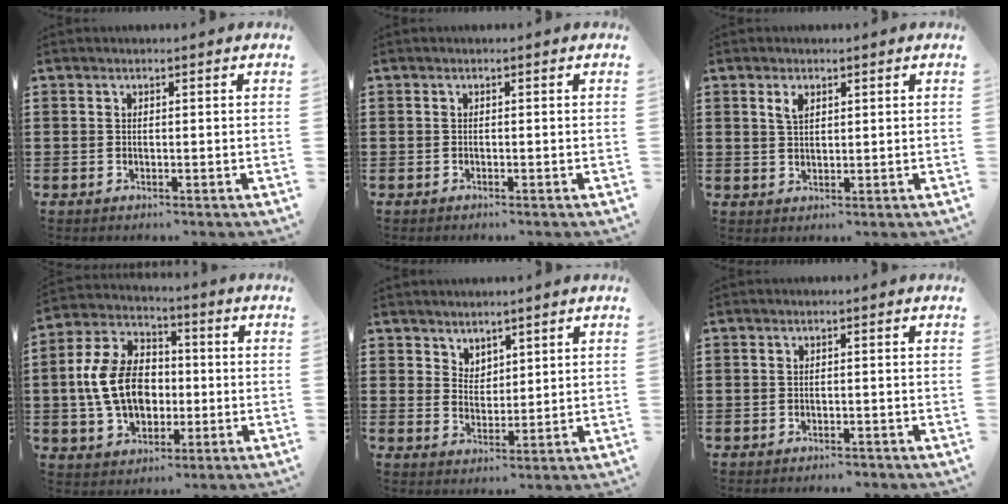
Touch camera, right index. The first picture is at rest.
{"total": 0.0}
{"total": 2.1, "force": [1.2, 1.1, 1.3], "torque": [-0.030, 0.004, 0.022]}
{"total": 11.7, "force": [-1.2, 8.2, 8.2], "torque": [-0.202, 0.012, -0.025]}
{"total": 3.2, "force": [2.8, 1.5, -0.3], "torque": [-0.005, 0.000, 0.054]}
{"total": 0.7, "force": [-0.7, 0.2, 0.1], "torque": [-0.005, 0.001, -0.014]}